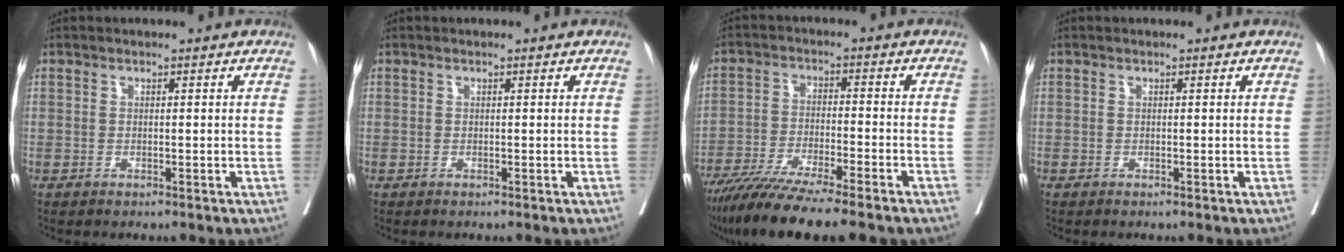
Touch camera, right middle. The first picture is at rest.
{"total": 0.0}
{"total": 13.6, "force": [-11.0, 0.6, 8.0], "torque": [-0.132, -0.036, -0.178]}
{"total": 0.0}